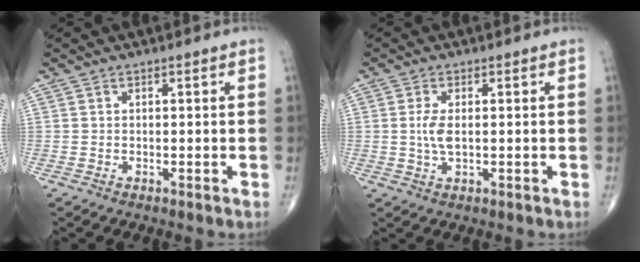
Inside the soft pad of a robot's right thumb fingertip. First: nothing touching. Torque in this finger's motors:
{"motor_torque": [1.07, 0.89, 0.58, -0.26, 0.00]}